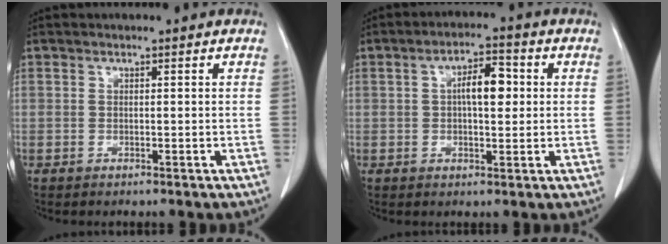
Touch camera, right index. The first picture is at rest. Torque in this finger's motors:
{"motor_torque": [0.85, 0.16, 0.40, 0.09]}